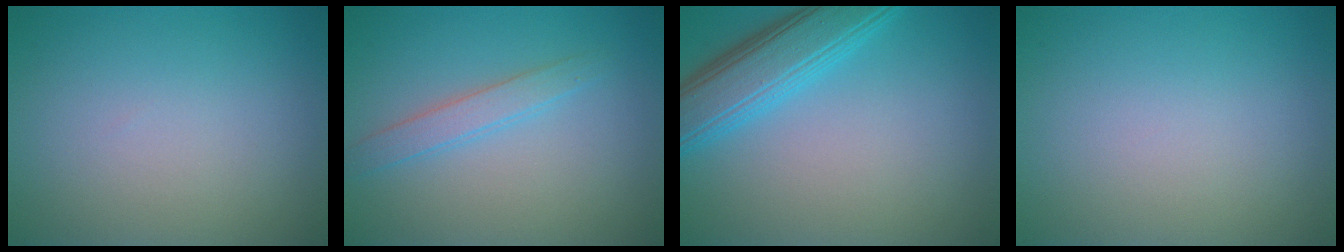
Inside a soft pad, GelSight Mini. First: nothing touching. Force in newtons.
{"total": 2.0, "press": 2.0, "slide": 0.0}
{"total": 5.7, "press": 5.7, "slide": 0.1}
{"total": 0.0}